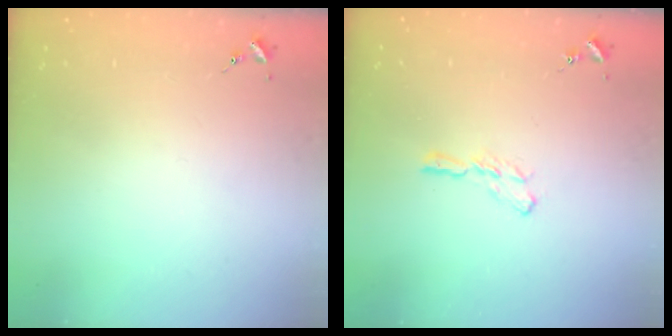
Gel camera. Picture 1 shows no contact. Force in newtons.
{"total": 5.8, "press": 5.8, "slide": 0.5}